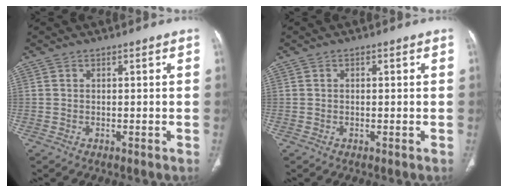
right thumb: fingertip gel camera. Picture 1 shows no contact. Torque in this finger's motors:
{"motor_torque": [-0.14, -0.10, -0.17, 0.18, 0.04]}